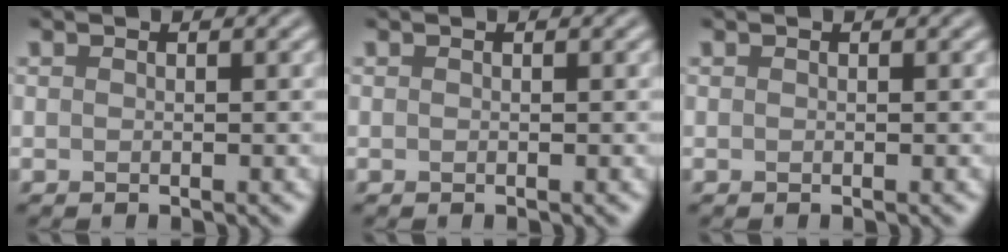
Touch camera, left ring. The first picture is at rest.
{"total": 0.0}
{"total": 0.0}